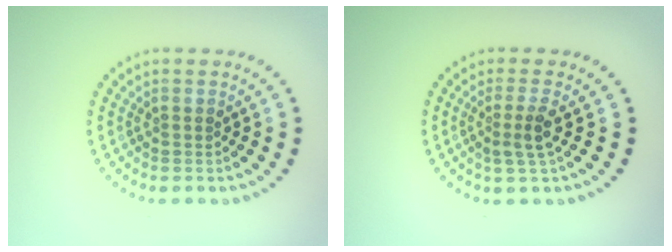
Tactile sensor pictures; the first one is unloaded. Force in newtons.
{"total": 2.3, "press": 1.8, "slide": 1.4}